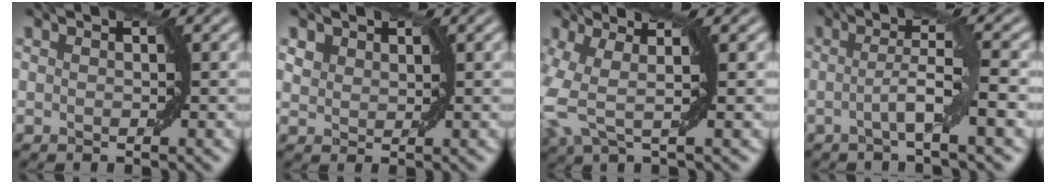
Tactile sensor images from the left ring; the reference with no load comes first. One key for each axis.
{"total": 1.4, "fx": 1.0, "fy": 1.0, "fz": 0.2, "tx": -0.007, "ty": 0.002, "tz": 0.021}
{"total": 4.2, "fx": 0.2, "fy": 1.4, "fz": 4.0, "tx": -0.107, "ty": -0.001, "tz": 0.000}
{"total": 3.8, "fx": -0.6, "fy": 0.4, "fz": 3.7, "tx": -0.060, "ty": 0.002, "tz": -0.018}